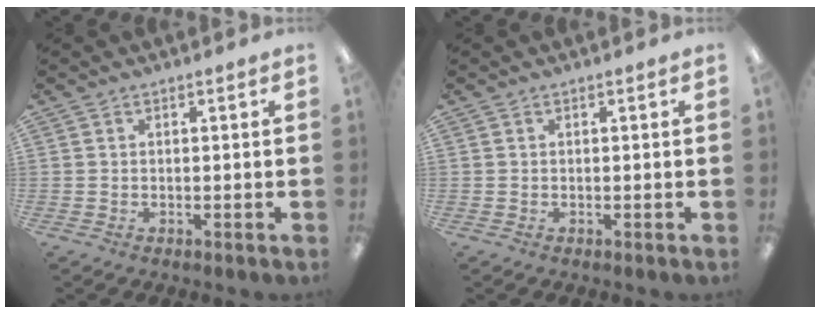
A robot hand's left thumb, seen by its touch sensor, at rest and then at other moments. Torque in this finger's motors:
{"motor_torque": [0.00, 0.00, 0.19, -0.05, 0.00]}